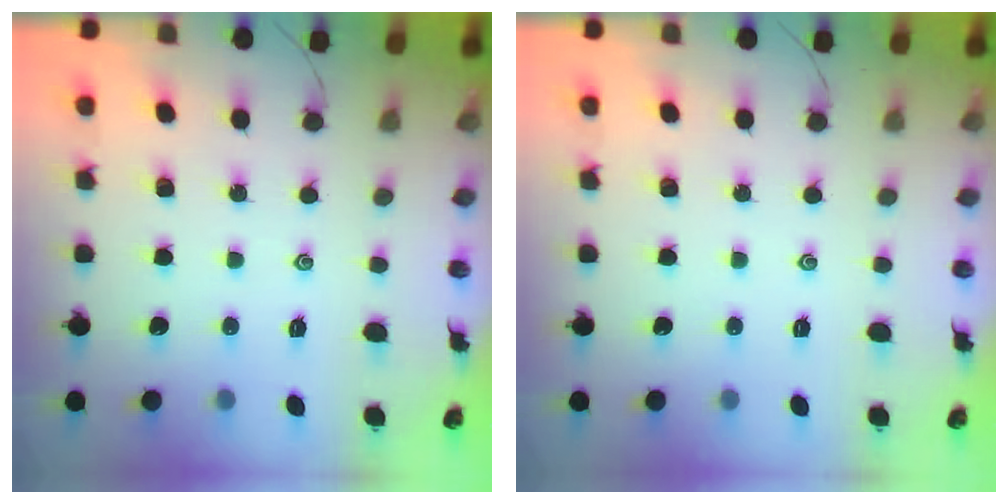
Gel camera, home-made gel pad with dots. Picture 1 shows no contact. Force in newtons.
{"total": 0.0}